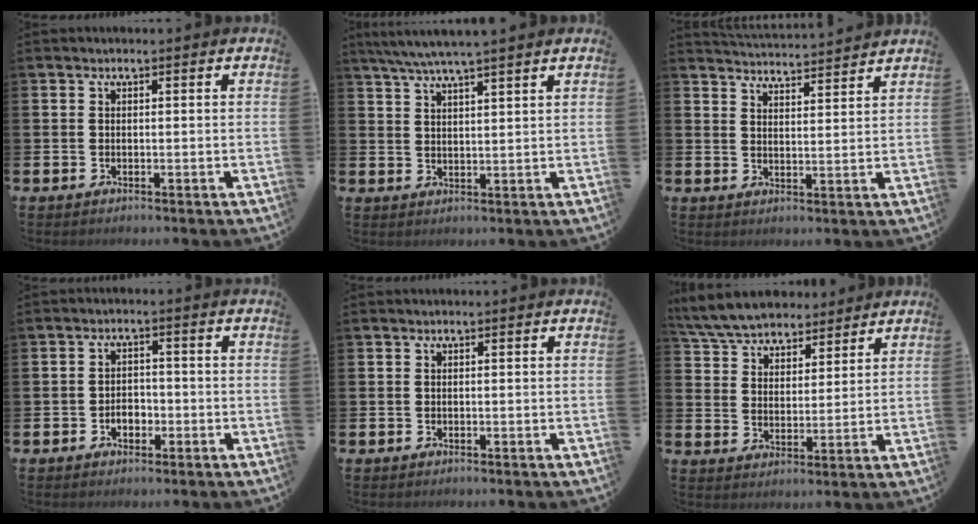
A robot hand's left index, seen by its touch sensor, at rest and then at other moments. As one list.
[{"total": 5.0, "force": [4.7, -0.4, 1.8], "torque": [-0.057, -0.012, 0.085]}, {"total": 4.3, "force": [4.3, -0.2, -0.2], "torque": [-0.008, -0.036, 0.076]}, {"total": 2.5, "force": [-1.0, 1.8, 1.4], "torque": [-0.021, 0.002, -0.025]}, {"total": 0.0}, {"total": 6.8, "force": [6.4, 2.0, 0.7], "torque": [-0.051, -0.026, 0.119]}]